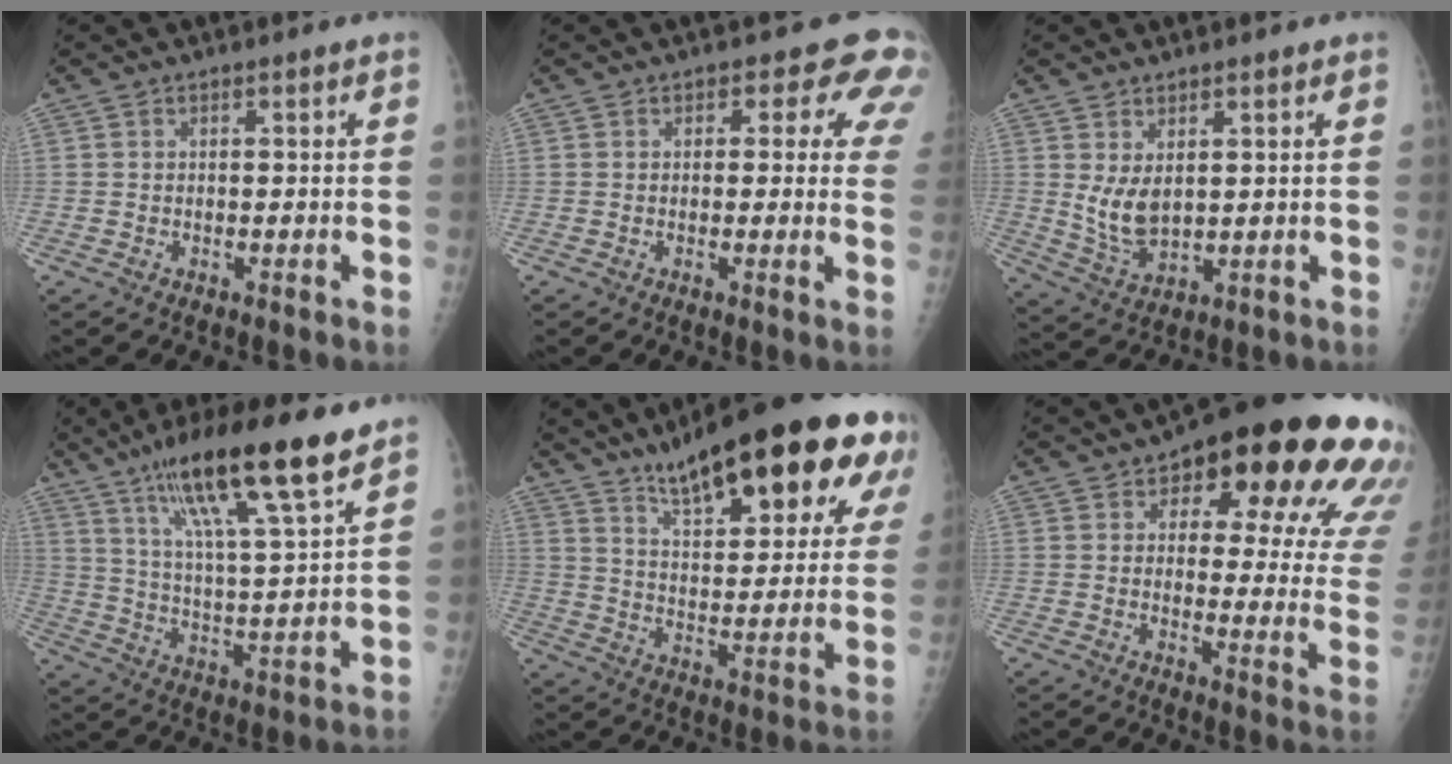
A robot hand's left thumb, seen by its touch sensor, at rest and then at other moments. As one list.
[{"total": 7.6, "force": [4.2, 4.3, 4.8], "torque": [-0.009, -0.013, 0.025]}, {"total": 6.2, "force": [1.7, 3.7, 4.7], "torque": [-0.075, -0.024, 0.048]}, {"total": 18.3, "force": [11.5, 2.3, 14.0], "torque": [-0.238, -0.042, 0.201]}, {"total": 27.4, "force": [16.4, 7.7, 20.5], "torque": [-0.261, -0.040, 0.244]}, {"total": 24.9, "force": [12.6, 9.7, 19.2], "torque": [-0.204, -0.026, 0.151]}]